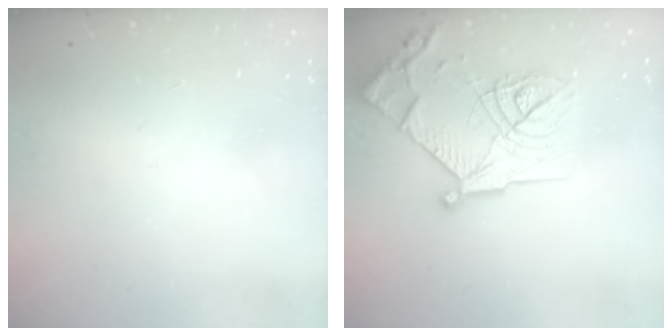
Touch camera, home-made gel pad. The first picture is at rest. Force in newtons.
{"total": 20.3, "press": 20.2, "slide": 1.9}